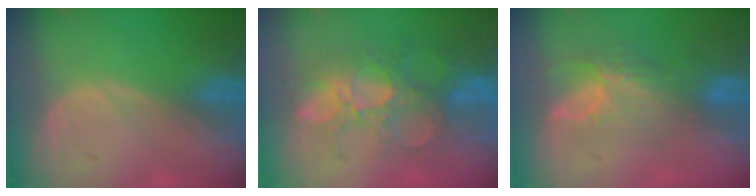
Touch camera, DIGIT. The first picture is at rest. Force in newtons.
{"total": 10.3, "press": 9.3, "slide": 4.4}
{"total": 7.8, "press": 6.7, "slide": 4.1}